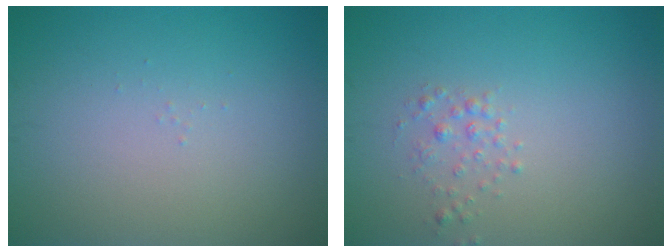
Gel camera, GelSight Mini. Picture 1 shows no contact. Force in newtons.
{"total": 1.1, "press": 1.1, "slide": 0.1}